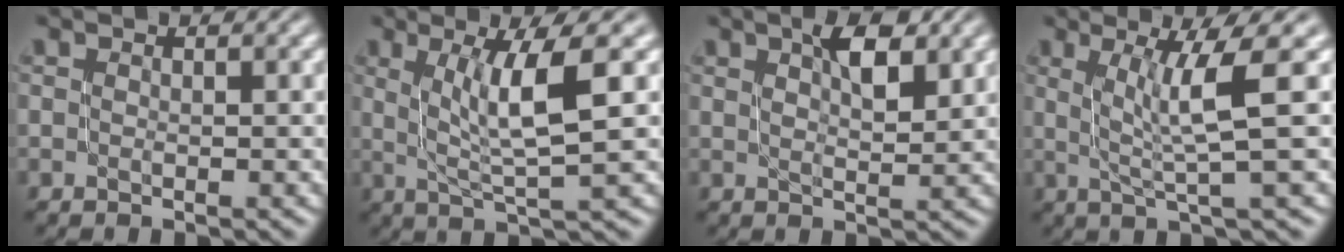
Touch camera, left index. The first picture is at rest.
{"total": 5.8, "force": [1.6, 1.1, 5.5], "torque": [-0.089, 0.003, 0.029]}
{"total": 3.7, "force": [1.9, 1.1, 3.0], "torque": [-0.043, 0.000, 0.030]}
{"total": 4.8, "force": [1.3, 0.6, 4.6], "torque": [-0.080, 0.004, 0.025]}